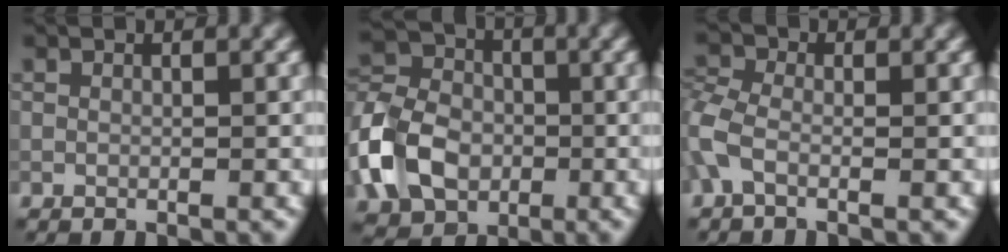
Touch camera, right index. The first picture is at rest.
{"total": 9.1, "force": [-2.9, 6.7, 5.5], "torque": [-0.123, 0.005, -0.074]}
{"total": 2.8, "force": [-0.9, 1.4, 2.2], "torque": [-0.060, 0.003, -0.036]}